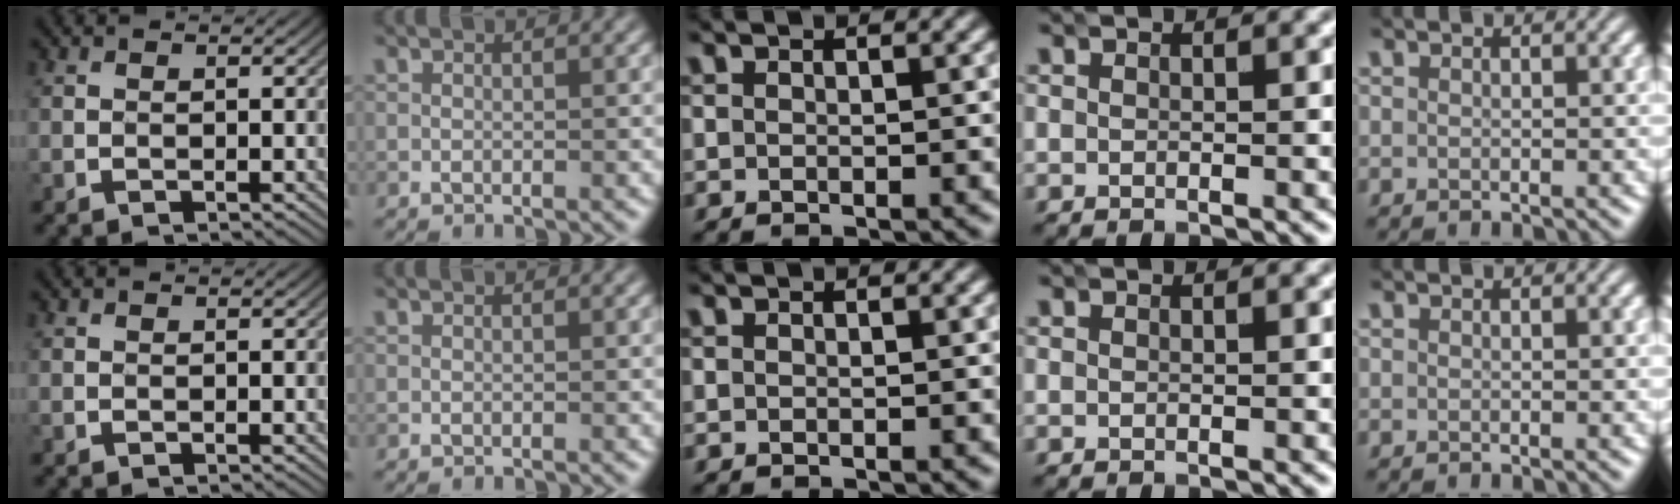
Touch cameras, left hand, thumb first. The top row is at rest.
{}